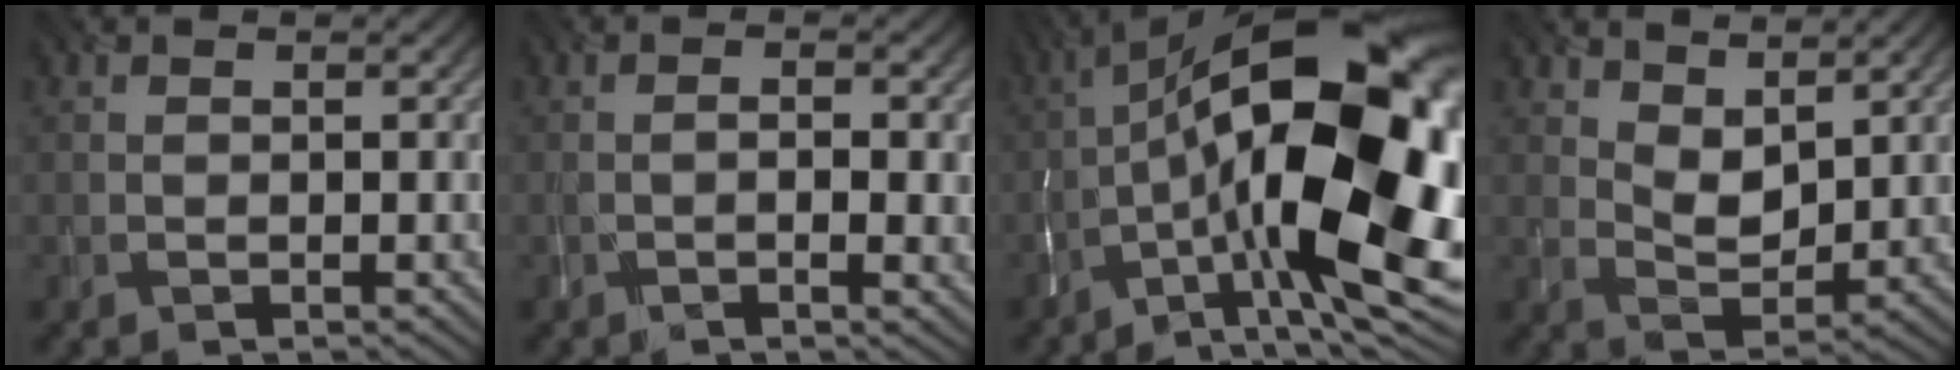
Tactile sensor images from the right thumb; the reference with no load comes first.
{"total": 3.1, "force": [-0.8, 0.9, 2.9], "torque": [-0.049, -0.003, -0.010]}
{"total": 22.0, "force": [-3.0, 8.8, 19.9], "torque": [-0.327, 0.006, -0.060]}
{"total": 4.7, "force": [3.1, 2.3, 2.8], "torque": [-0.057, -0.007, 0.056]}